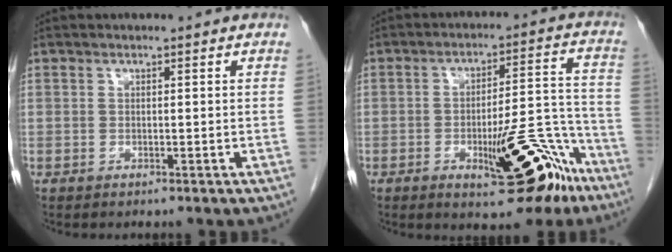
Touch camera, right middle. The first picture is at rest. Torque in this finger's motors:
{"motor_torque": [1.08, -1.06, 0.64, 0.11]}